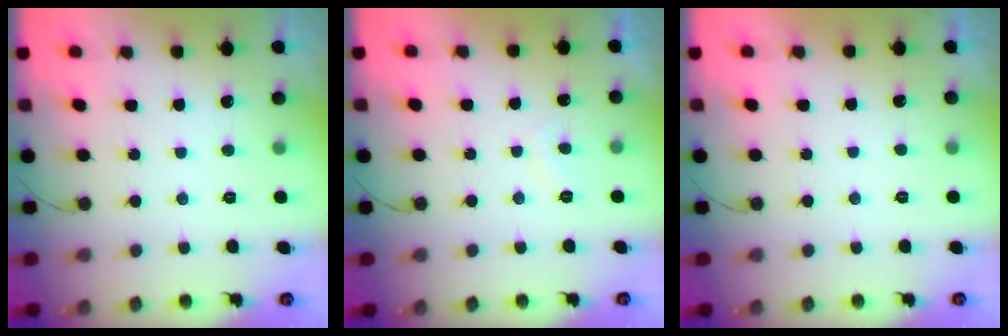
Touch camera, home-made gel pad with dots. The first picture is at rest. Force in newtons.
{"total": 1.4, "press": 1.3, "slide": 0.6}
{"total": 1.5, "press": 1.5, "slide": 0.4}